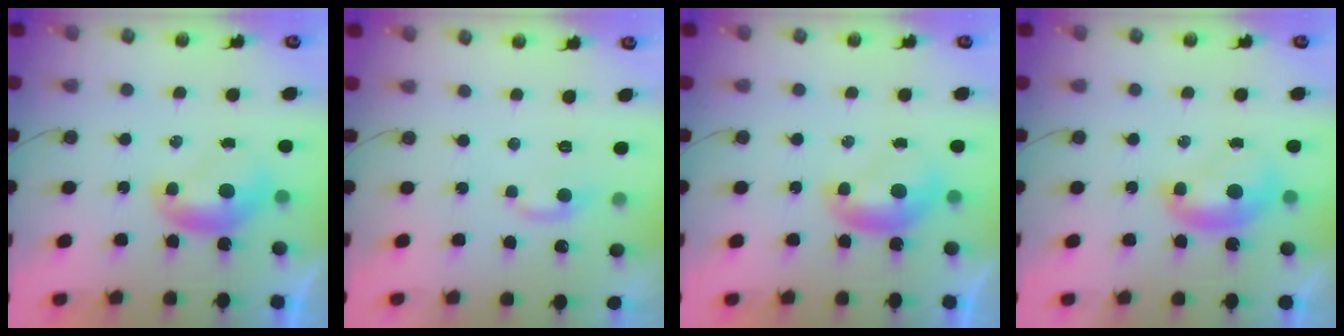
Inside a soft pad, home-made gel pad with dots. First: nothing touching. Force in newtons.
{"total": 2.2, "press": 2.2, "slide": 0.5}
{"total": 0.0}
{"total": 1.4, "press": 1.4, "slide": 0.2}